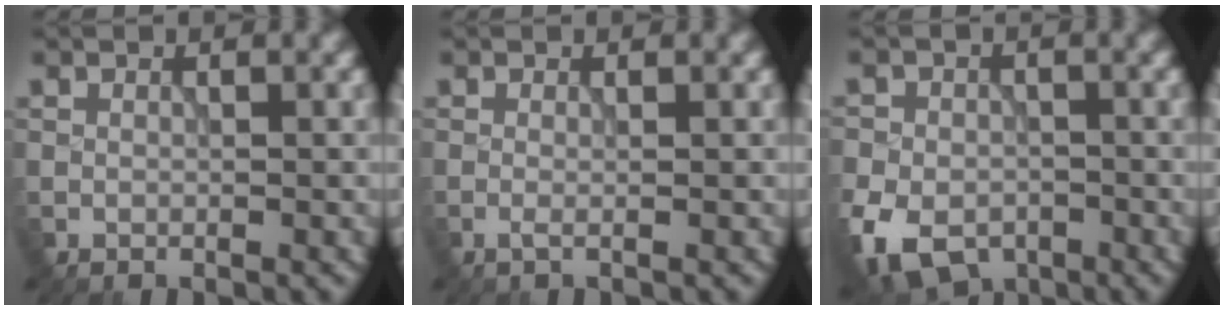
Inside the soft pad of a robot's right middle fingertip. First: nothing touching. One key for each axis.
{"total": 0.6, "fx": -0.2, "fy": -0.1, "fz": 0.5, "tx": -0.011, "ty": -0.004, "tz": -0.004}
{"total": 10.0, "fx": -5.0, "fy": 7.1, "fz": 5.0, "tx": -0.102, "ty": -0.041, "tz": -0.091}